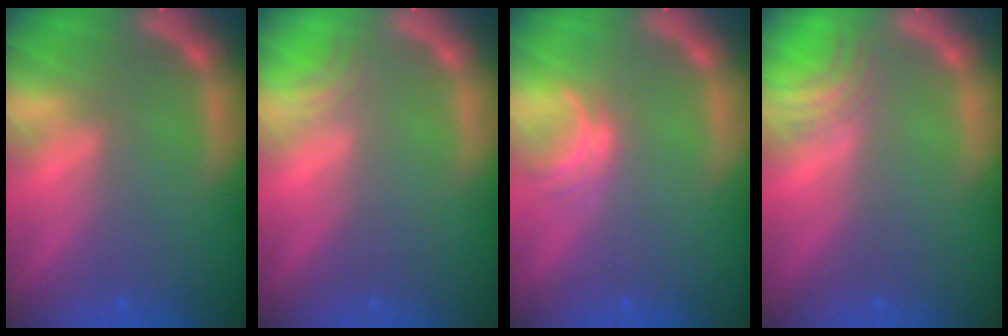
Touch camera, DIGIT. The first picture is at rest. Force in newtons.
{"total": 1.5}
{"total": 2.0}
{"total": 3.0}